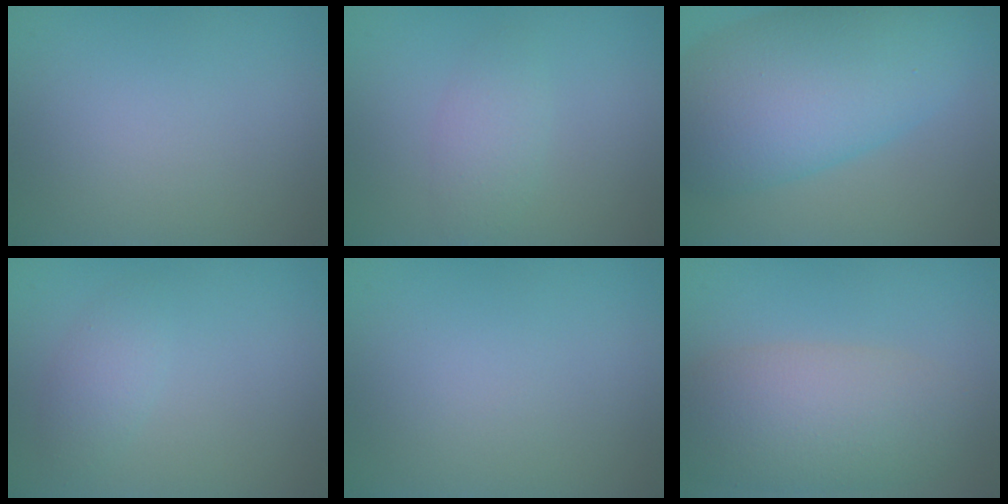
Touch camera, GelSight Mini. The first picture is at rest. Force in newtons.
{"total": 2.1, "press": 2.0, "slide": 0.0}
{"total": 10.0, "press": 10.0, "slide": 0.2}
{"total": 1.7, "press": 1.7, "slide": 0.1}
{"total": 0.0}
{"total": 7.0, "press": 7.0, "slide": 0.5}